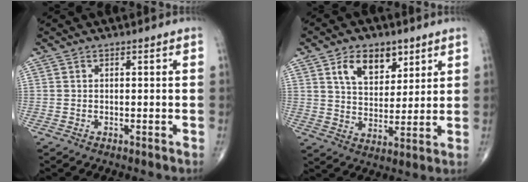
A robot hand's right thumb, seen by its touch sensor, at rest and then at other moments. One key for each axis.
{"total": 10.4, "fx": 5.3, "fy": 6.4, "fz": 6.3, "tx": -0.076, "ty": -0.027, "tz": 0.094}